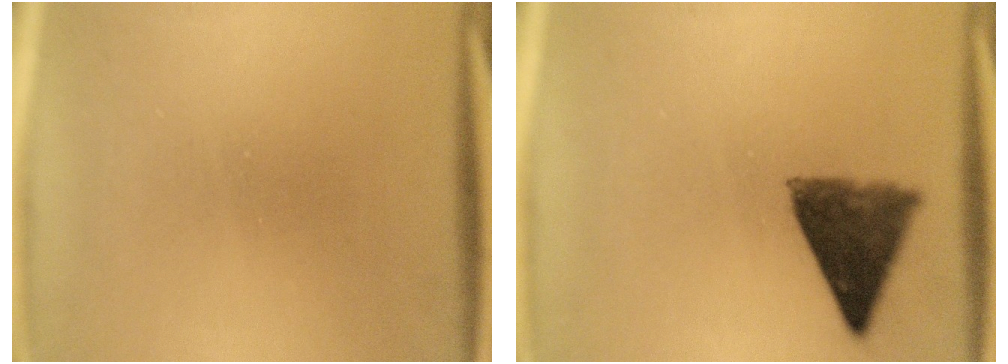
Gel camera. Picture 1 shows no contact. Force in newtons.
{"total": 7.2}